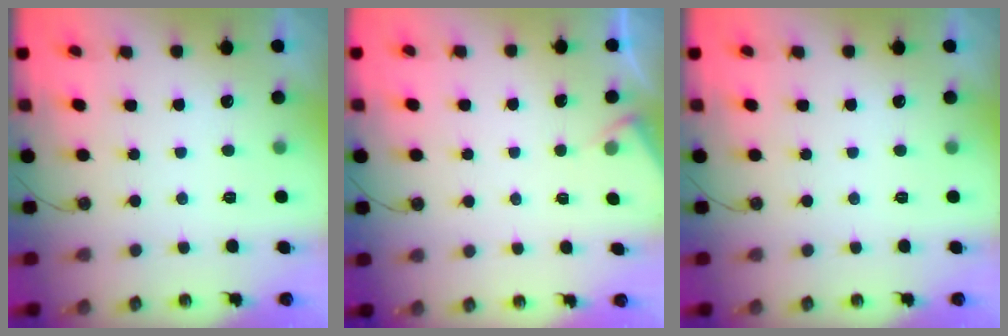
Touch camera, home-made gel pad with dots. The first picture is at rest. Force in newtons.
{"total": 3.0, "press": 3.0, "slide": 0.4}
{"total": 0.0}